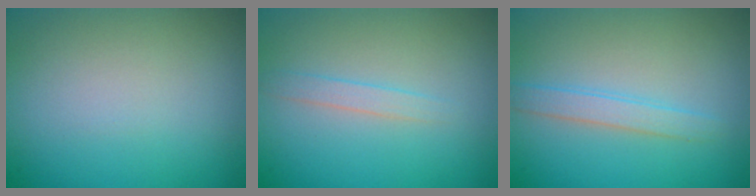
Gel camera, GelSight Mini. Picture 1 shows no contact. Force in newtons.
{"total": 1.2, "press": 1.2, "slide": 0.0}
{"total": 1.9, "press": 1.9, "slide": 0.1}